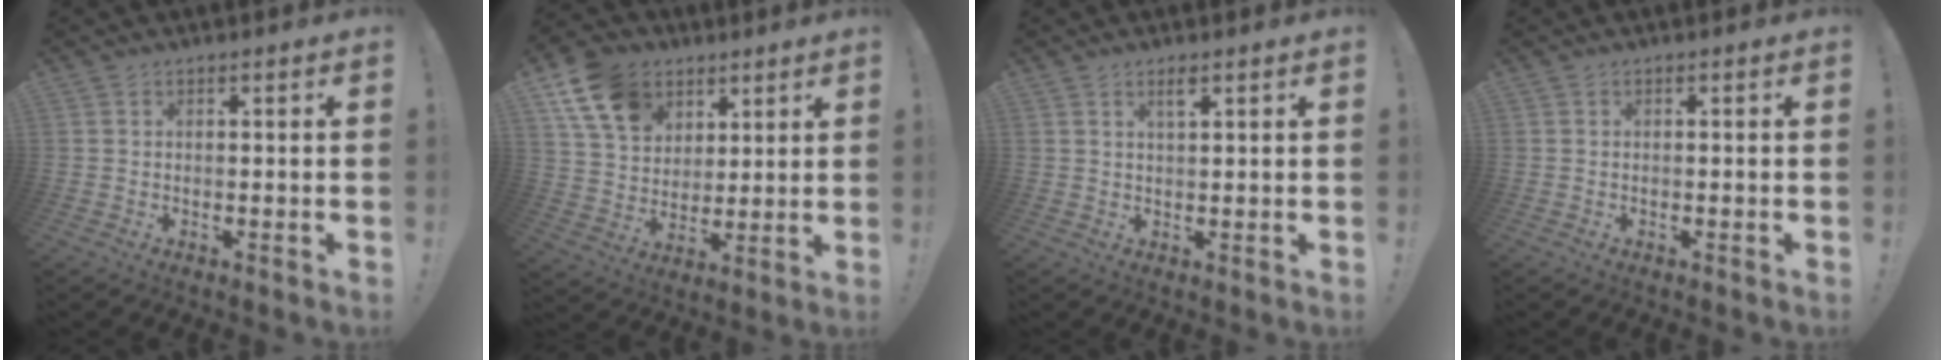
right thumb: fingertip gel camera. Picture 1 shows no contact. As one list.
[{"total": 15.4, "force": [7.6, 11.4, 6.9], "torque": [-0.119, -0.029, 0.152]}, {"total": 2.7, "force": [1.6, 0.6, 2.1], "torque": [-0.032, -0.003, 0.024]}, {"total": 0.0}]